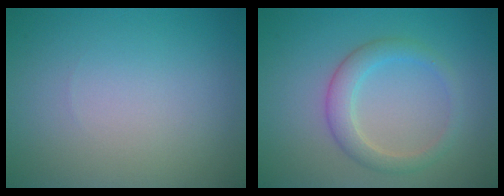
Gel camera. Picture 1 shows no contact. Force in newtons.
{"total": 2.8, "press": 2.8, "slide": 0.2}